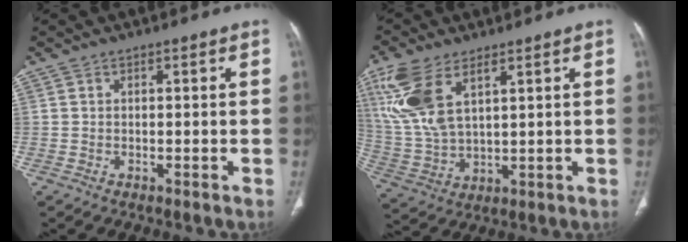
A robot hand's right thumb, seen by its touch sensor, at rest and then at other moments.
{"total": 13.5, "force": [6.2, 6.4, 10.1], "torque": [-0.233, -0.012, 0.138]}